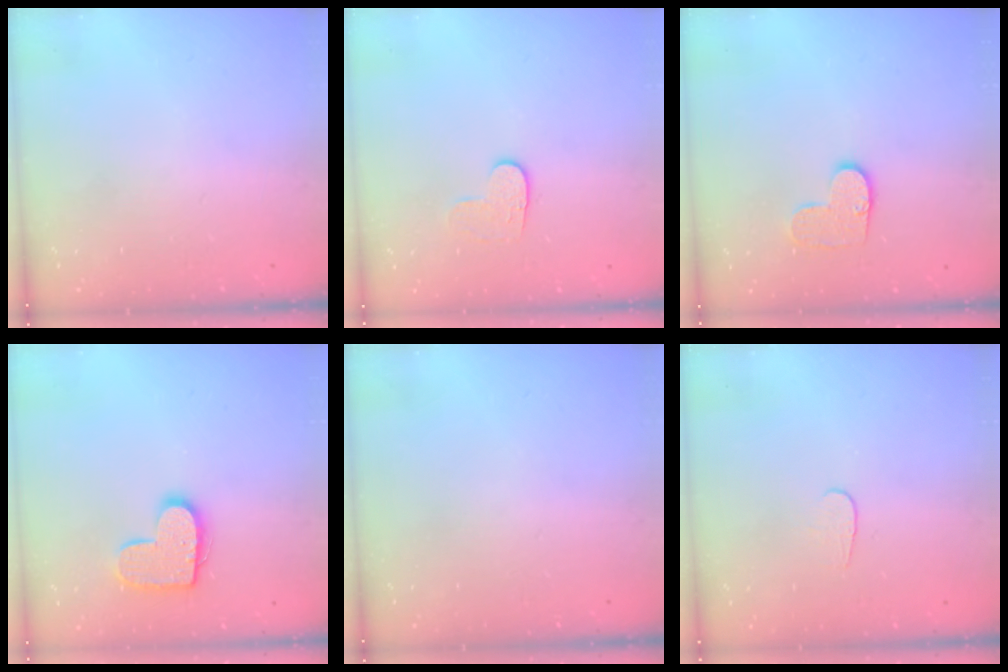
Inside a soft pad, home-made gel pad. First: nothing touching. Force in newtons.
{"total": 5.8, "press": 5.8, "slide": 0.6}
{"total": 8.4, "press": 8.4, "slide": 0.3}
{"total": 12.4, "press": 12.4, "slide": 0.6}
{"total": 0.0}
{"total": 3.8, "press": 3.8, "slide": 0.4}